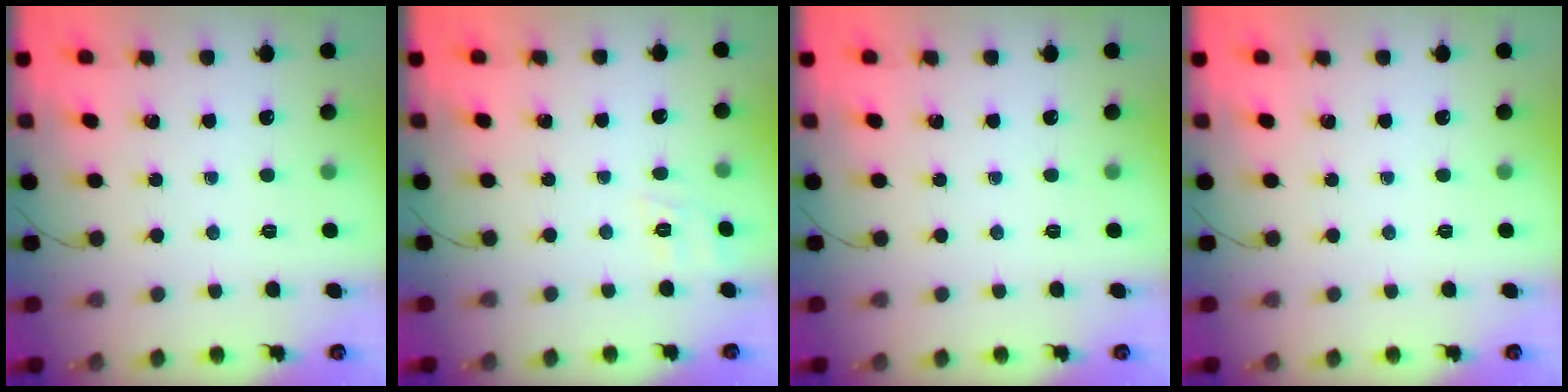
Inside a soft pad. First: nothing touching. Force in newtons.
{"total": 7.8, "press": 7.5, "slide": 2.0}
{"total": 0.0}
{"total": 0.0}